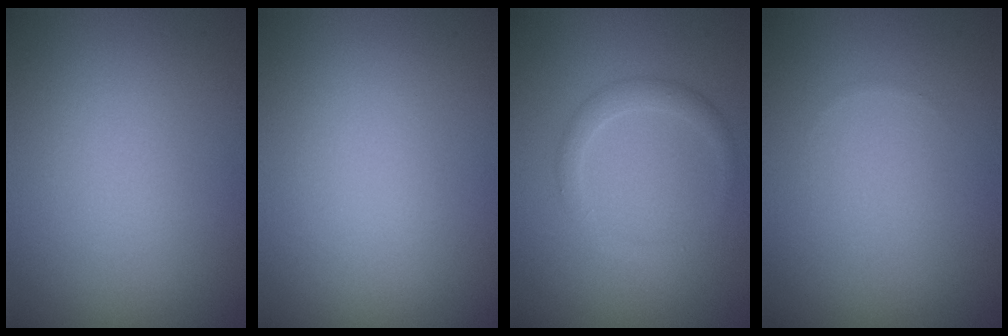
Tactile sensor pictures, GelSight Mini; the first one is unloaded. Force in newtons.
{"total": 0.0}
{"total": 1.6, "press": 1.6, "slide": 0.1}
{"total": 0.0}